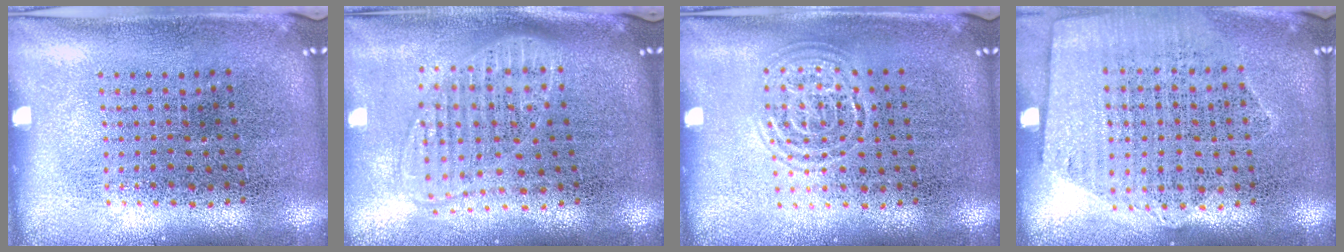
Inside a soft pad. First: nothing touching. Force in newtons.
{"total": 1.8, "press": 1.5, "slide": 1.0}
{"total": 1.2, "press": 1.1, "slide": 0.2}
{"total": 0.9, "press": 0.7, "slide": 0.7}